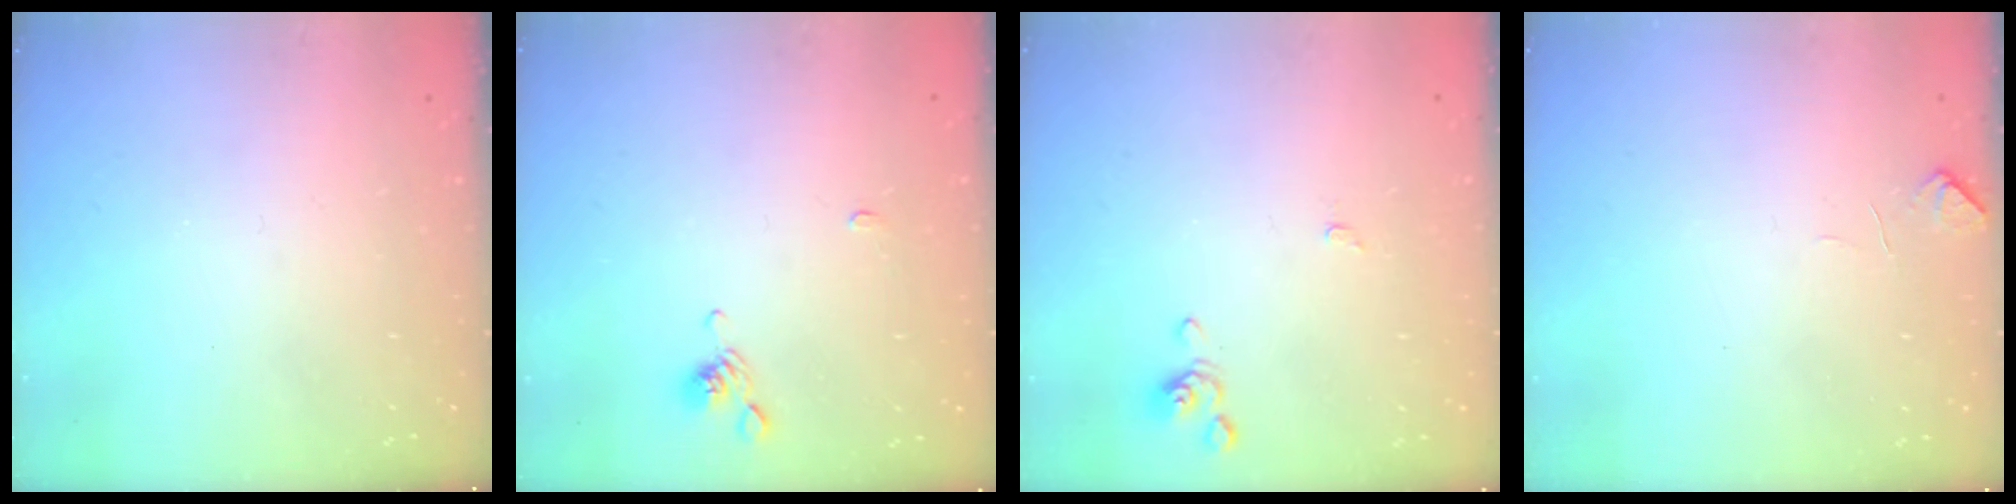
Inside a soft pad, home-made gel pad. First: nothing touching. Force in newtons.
{"total": 3.4, "press": 3.4, "slide": 0.4}
{"total": 0.0}
{"total": 0.8, "press": 0.5, "slide": 0.6}